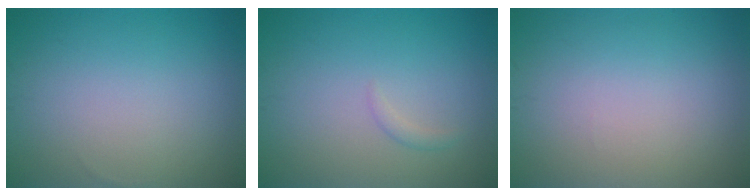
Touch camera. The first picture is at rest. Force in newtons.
{"total": 0.7, "press": 0.7, "slide": 0.1}
{"total": 0.0}